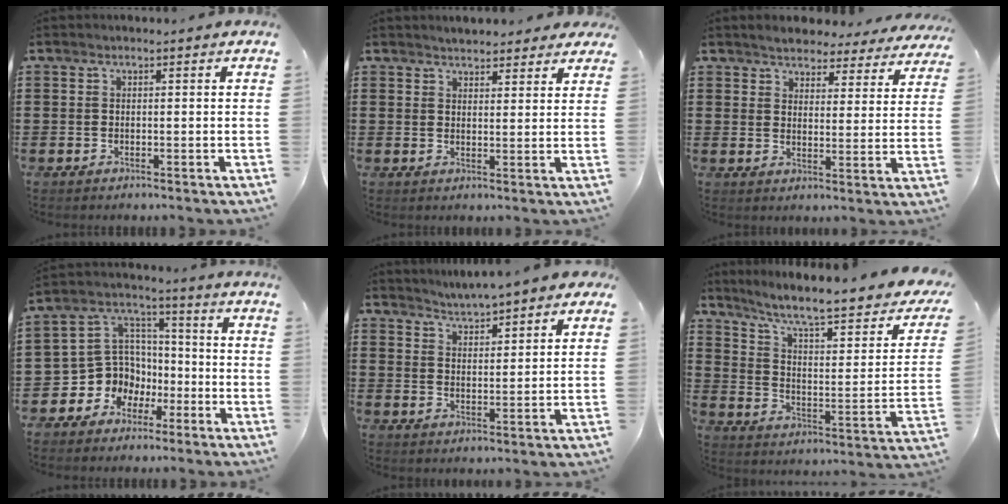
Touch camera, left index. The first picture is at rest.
{"total": 3.0, "force": [2.9, 0.6, 0.4], "torque": [-0.015, -0.003, 0.055]}
{"total": 4.1, "force": [4.1, 0.6, 0.4], "torque": [-0.030, -0.020, 0.070]}
{"total": 8.3, "force": [-2.7, 7.8, 1.0], "torque": [-0.069, 0.000, -0.052]}
{"total": 2.8, "force": [2.8, -0.1, -0.2], "torque": [-0.010, -0.013, 0.047]}
{"total": 8.5, "force": [6.1, 0.9, 5.8], "torque": [-0.119, -0.049, 0.092]}